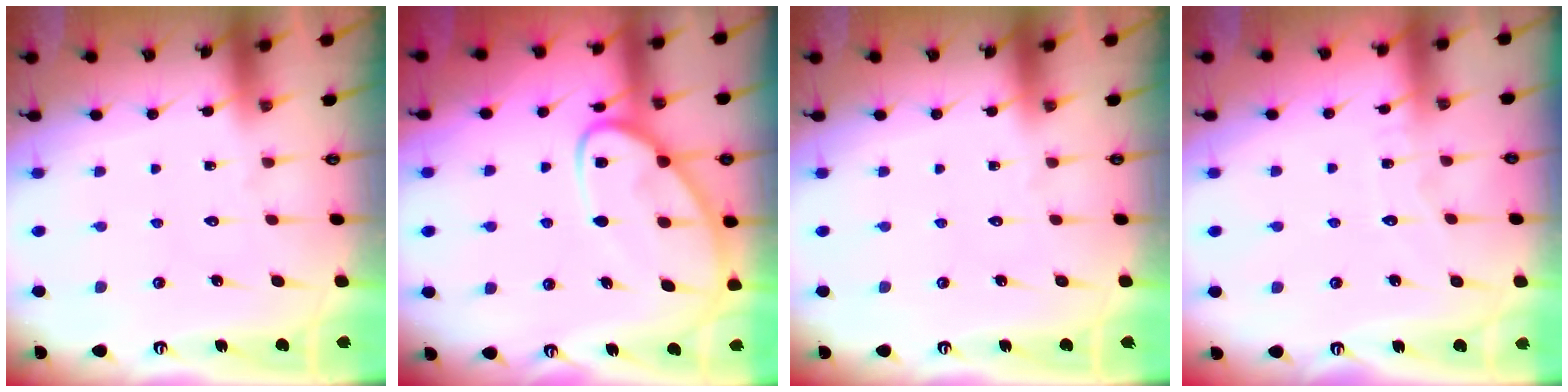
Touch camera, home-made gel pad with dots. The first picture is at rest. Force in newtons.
{"total": 11.6, "press": 11.5, "slide": 1.2}
{"total": 0.0}
{"total": 4.1, "press": 4.1, "slide": 0.1}